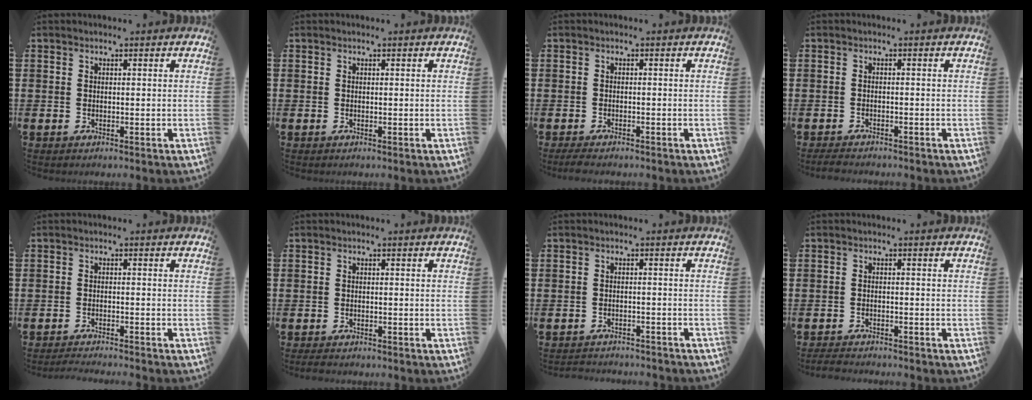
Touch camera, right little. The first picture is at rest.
{"total": 0.0}
{"total": 1.2, "force": [-1.0, 0.2, 0.5], "torque": [-0.011, 0.000, -0.021]}
{"total": 1.4, "force": [-1.3, 0.2, 0.4], "torque": [-0.011, 0.003, -0.028]}
{"total": 1.4, "force": [-1.4, -0.2, 0.1], "torque": [-0.002, 0.001, -0.027]}
{"total": 0.9, "force": [-0.8, 0.3, 0.4], "torque": [-0.010, 0.001, -0.017]}
{"total": 1.7, "force": [-1.7, 0.0, -0.2], "torque": [-0.002, 0.003, -0.038]}
{"total": 1.7, "force": [-1.7, 0.1, 0.2], "torque": [-0.007, 0.003, -0.036]}